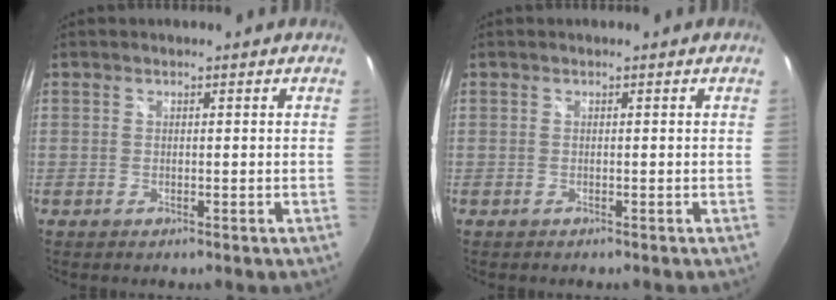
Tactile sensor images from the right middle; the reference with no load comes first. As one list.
[{"total": 0.0}]